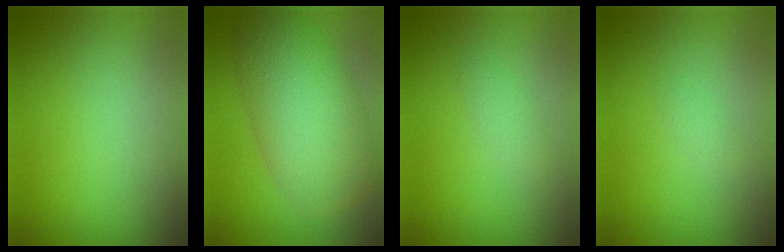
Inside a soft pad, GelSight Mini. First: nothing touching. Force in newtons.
{"total": 7.9, "press": 7.9, "slide": 0.2}
{"total": 1.0, "press": 1.0, "slide": 0.0}
{"total": 0.6, "press": 0.5, "slide": 0.1}